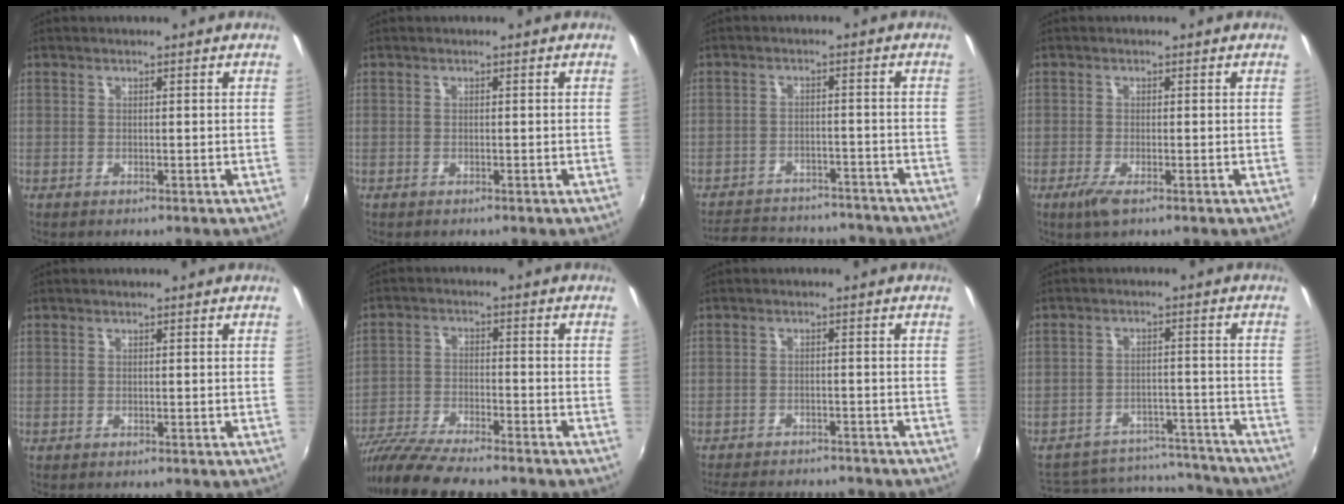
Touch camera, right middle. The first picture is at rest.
{"total": 0.0}
{"total": 17.6, "force": [-15.5, 5.8, 6.0], "torque": [-0.132, 0.013, -0.202]}
{"total": 2.9, "force": [-1.6, 0.4, 2.3], "torque": [-0.049, -0.011, -0.030]}
{"total": 0.0}
{"total": 14.2, "force": [-12.2, 1.9, 6.9], "torque": [-0.149, -0.034, -0.216]}
{"total": 12.1, "force": [-10.7, 3.4, 4.5], "torque": [-0.104, -0.013, -0.155]}
{"total": 14.7, "force": [-12.5, 7.0, 3.5], "torque": [-0.081, 0.043, -0.145]}